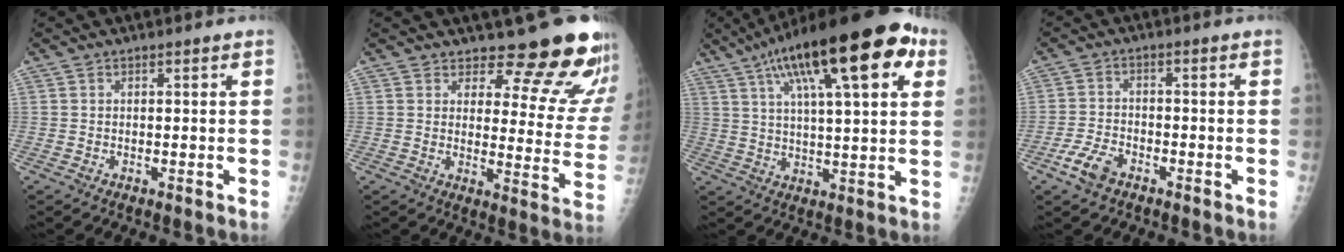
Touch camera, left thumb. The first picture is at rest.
{"total": 15.8, "force": [14.5, 4.4, 4.5], "torque": [-0.004, -0.145, 0.157]}
{"total": 25.0, "force": [11.4, 7.6, 20.9], "torque": [-0.312, 0.010, 0.173]}
{"total": 5.4, "force": [-3.4, 3.0, 2.8], "torque": [-0.060, 0.013, -0.066]}